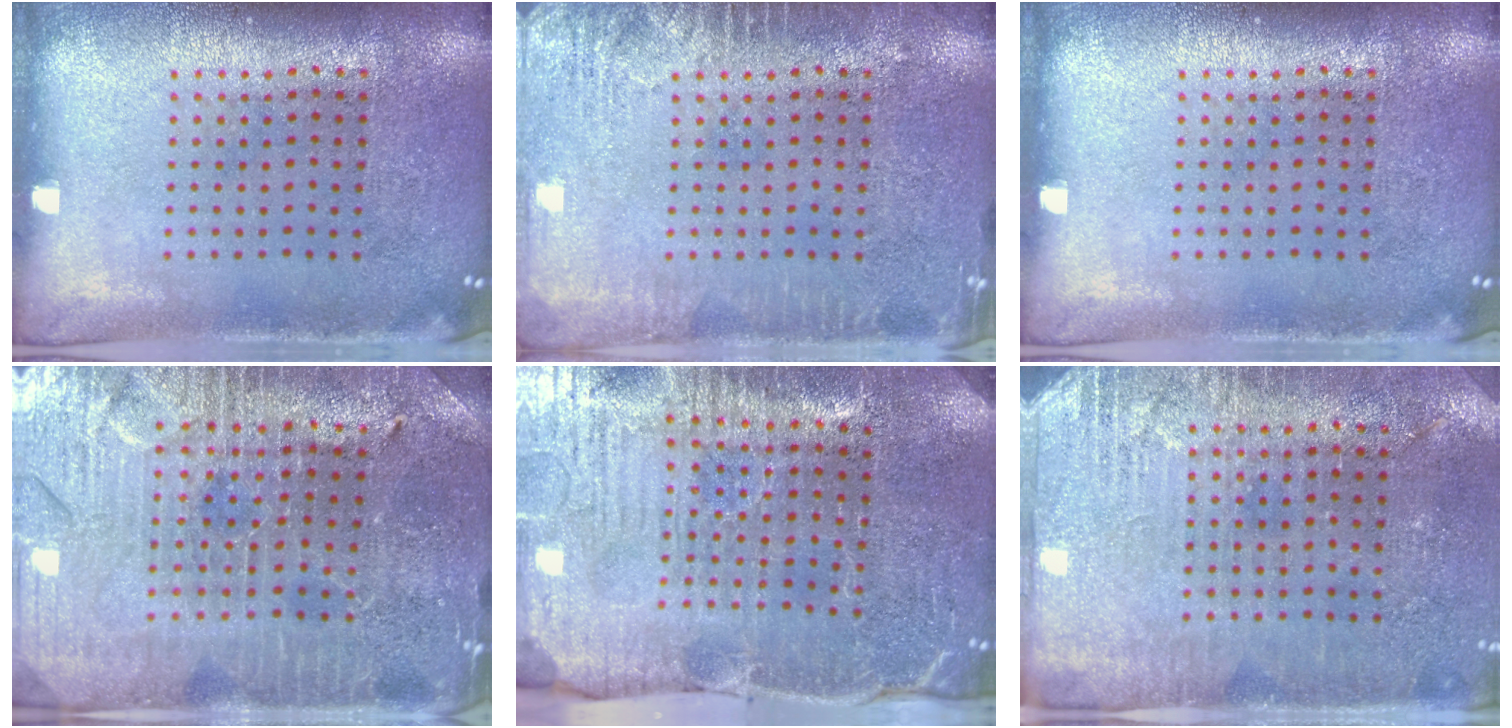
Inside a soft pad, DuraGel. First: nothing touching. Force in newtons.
{"total": 2.7, "press": 2.7, "slide": 0.4}
{"total": 0.0}
{"total": 3.3, "press": 3.2, "slide": 0.5}
{"total": 3.9, "press": 3.8, "slide": 0.5}
{"total": 2.8, "press": 2.7, "slide": 0.7}